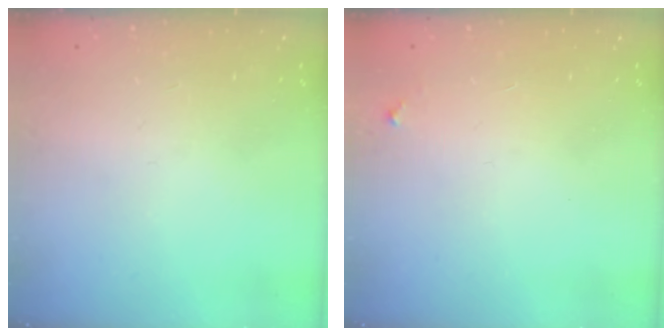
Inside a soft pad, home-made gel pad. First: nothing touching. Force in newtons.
{"total": 3.3, "press": 3.2, "slide": 0.3}